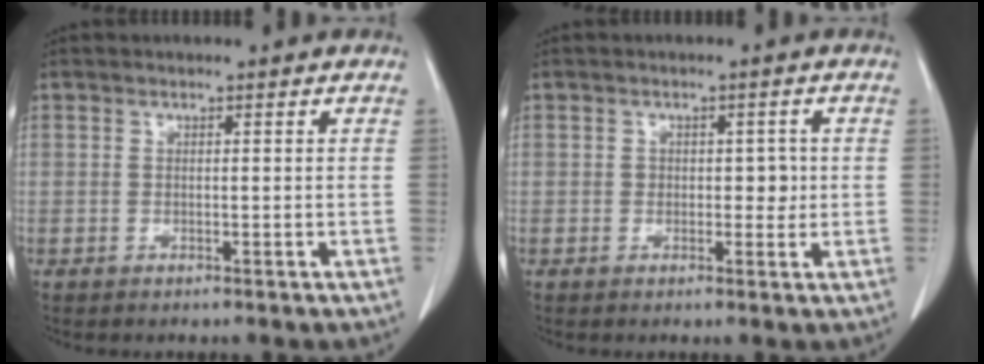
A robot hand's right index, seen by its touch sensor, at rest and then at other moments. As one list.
[{"total": 2.6, "force": [0.0, 1.7, 1.9], "torque": [-0.019, 0.005, 0.002]}]